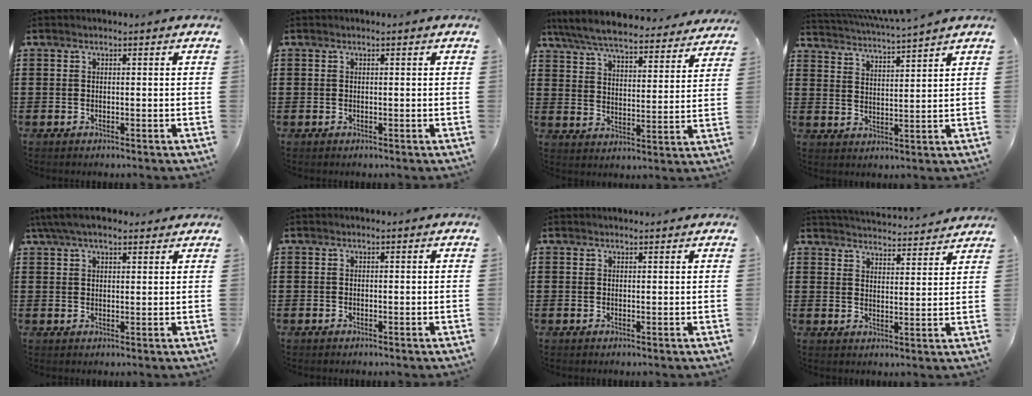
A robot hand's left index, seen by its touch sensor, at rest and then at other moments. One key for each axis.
{"total": 0.0}
{"total": 6.9, "fx": 6.6, "fy": 0.4, "fz": 2.1, "tx": -0.070, "ty": -0.039, "tz": 0.114}
{"total": 3.9, "fx": 3.8, "fy": -0.6, "fz": 0.7, "tx": -0.031, "ty": -0.028, "tz": 0.063}
{"total": 4.8, "fx": 3.7, "fy": 1.4, "fz": 2.7, "tx": -0.061, "ty": 0.003, "tz": 0.069}
{"total": 0.0}
{"total": 0.7, "fx": 0.7, "fy": 0.0, "fz": 0.1, "tx": -0.004, "ty": -0.001, "tz": 0.015}
{"total": 4.1, "fx": 4.0, "fy": -0.3, "fz": 0.2, "tx": -0.020, "ty": -0.028, "tz": 0.070}